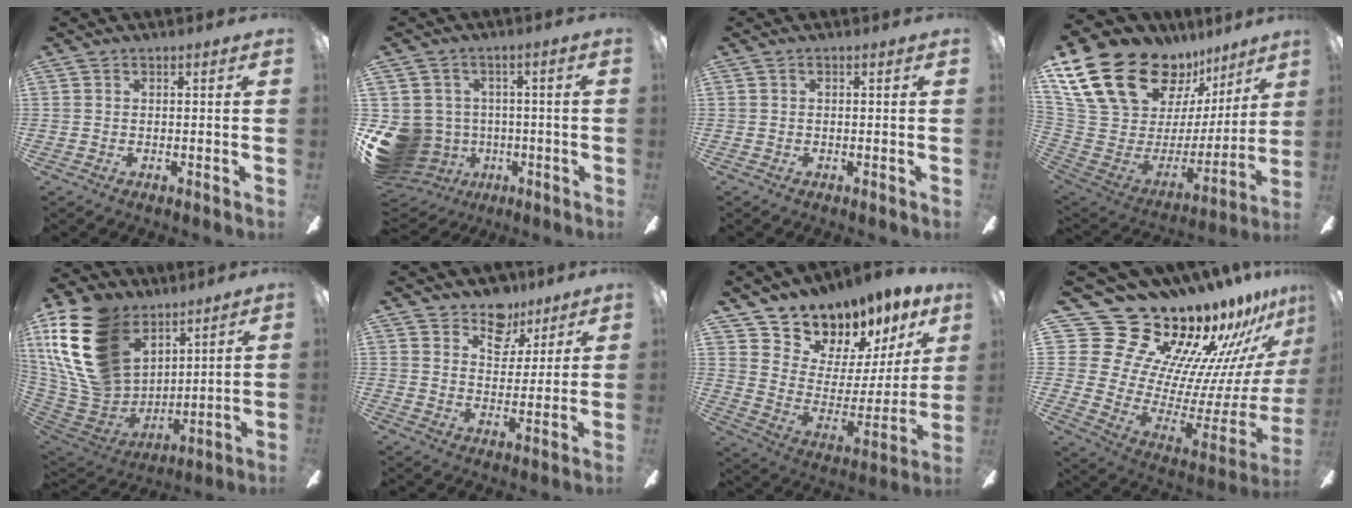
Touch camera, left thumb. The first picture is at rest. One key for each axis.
{"total": 12.0, "fx": -2.9, "fy": 10.8, "fz": 4.2, "tx": -0.132, "ty": 0.016, "tz": -0.045}
{"total": 0.0}
{"total": 26.0, "fx": 17.4, "fy": 13.6, "fz": 13.8, "tx": -0.260, "ty": -0.114, "tz": 0.336}
{"total": 24.0, "fx": 11.6, "fy": 16.2, "fz": 13.4, "tx": -0.323, "ty": -0.051, "tz": 0.217}
{"total": 9.3, "fx": 6.8, "fy": 5.9, "fz": 2.6, "tx": -0.033, "ty": -0.045, "tz": 0.125}
{"total": 8.2, "fx": 6.8, "fy": 4.7, "fz": -0.2, "tx": -0.013, "ty": -0.090, "tz": 0.123}
{"total": 25.0, "fx": 19.6, "fy": 11.8, "fz": 9.9, "tx": -0.141, "ty": -0.194, "tz": 0.397}